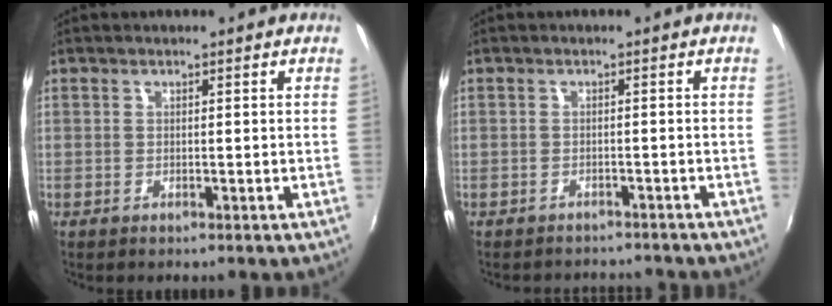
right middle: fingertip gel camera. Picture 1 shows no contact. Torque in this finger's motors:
{"motor_torque": [0.73, -1.04, -0.03, -0.01]}